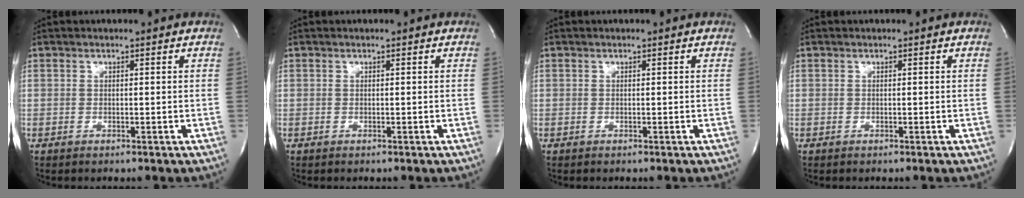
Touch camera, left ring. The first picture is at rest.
{"total": 0.0}
{"total": 0.0}
{"total": 0.0}